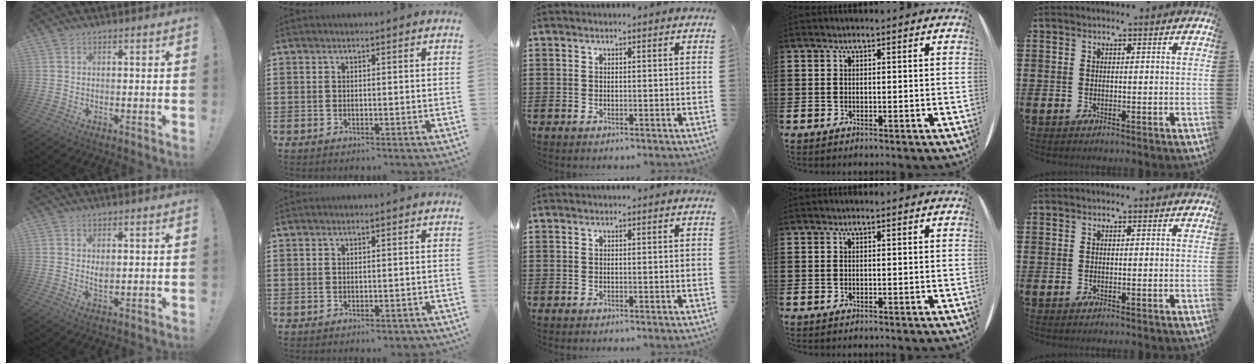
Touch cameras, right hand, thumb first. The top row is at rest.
{"thumb": {"total": 2.5, "force": [1.1, 1.3, 1.8], "torque": [-0.016, -0.011, 0.015]}, "index": {"total": 0.9, "force": [-0.8, 0.2, 0.4], "torque": [-0.012, -0.005, -0.015]}}